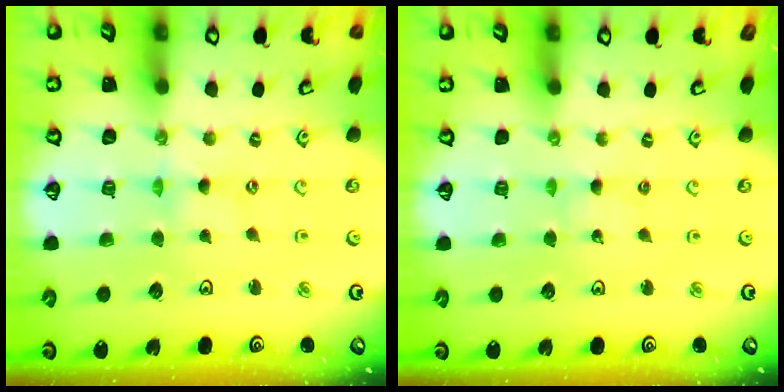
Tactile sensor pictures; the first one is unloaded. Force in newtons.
{"total": 1.0, "press": 1.0, "slide": 0.2}